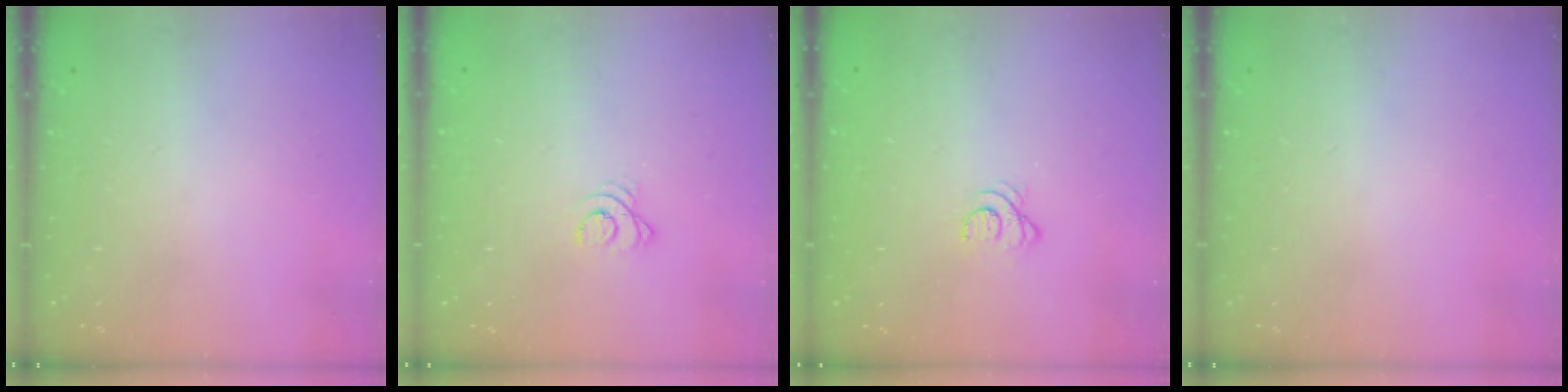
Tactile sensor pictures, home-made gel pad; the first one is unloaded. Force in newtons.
{"total": 2.4, "press": 2.4, "slide": 0.3}
{"total": 2.5, "press": 2.5, "slide": 0.3}
{"total": 0.0}